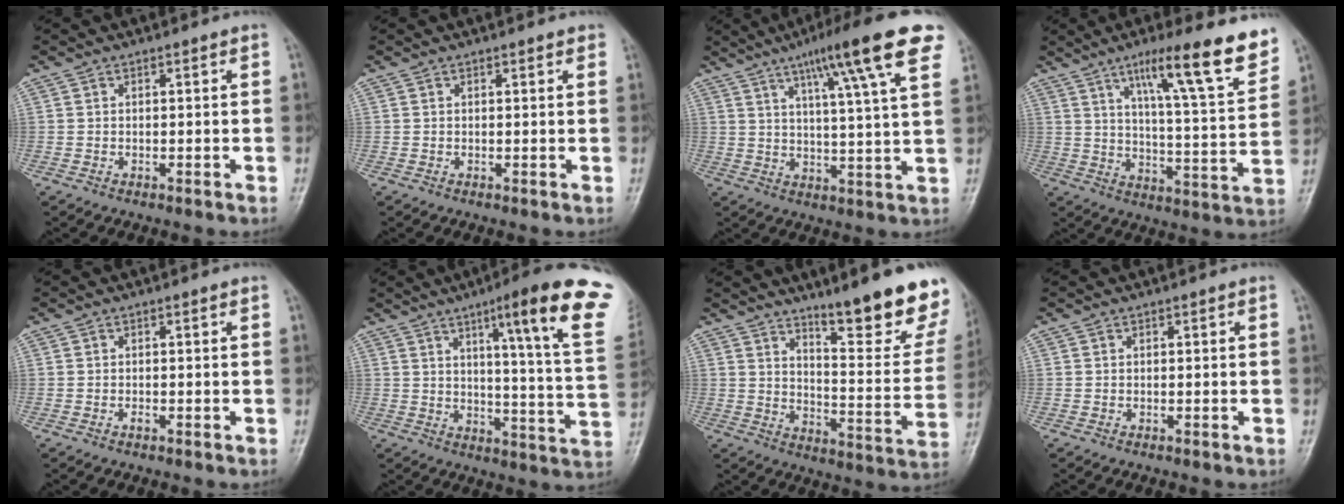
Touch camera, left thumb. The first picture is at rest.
{"total": 1.3, "force": [1.0, 0.4, 0.8], "torque": [-0.007, 0.000, 0.009]}
{"total": 17.1, "force": [9.4, 1.9, 14.1], "torque": [-0.197, -0.022, 0.127]}
{"total": 18.6, "force": [11.4, 2.3, 14.5], "torque": [-0.190, -0.052, 0.171]}
{"total": 0.7, "force": [-0.2, 0.3, 0.6], "torque": [-0.010, 0.002, -0.001]}
{"total": 21.2, "force": [11.0, 1.7, 18.0], "torque": [-0.224, -0.041, 0.138]}
{"total": 19.2, "force": [13.1, 3.4, 13.6], "torque": [-0.152, -0.095, 0.192]}
{"total": 0.0}